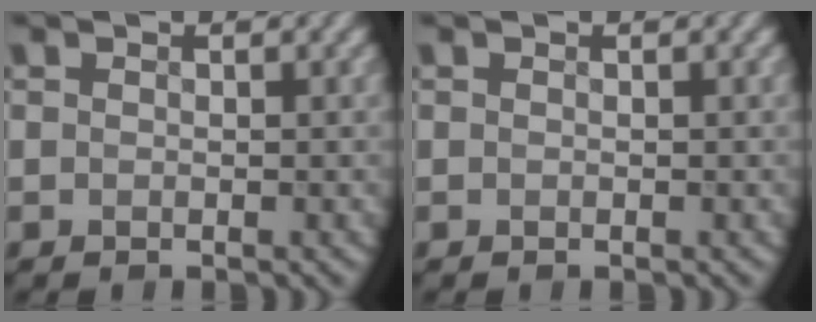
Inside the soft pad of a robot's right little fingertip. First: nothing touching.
{"total": 0.0}